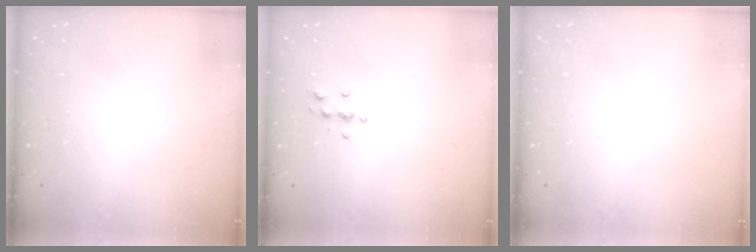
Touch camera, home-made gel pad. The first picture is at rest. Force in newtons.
{"total": 4.0, "press": 3.9, "slide": 0.4}
{"total": 0.0}